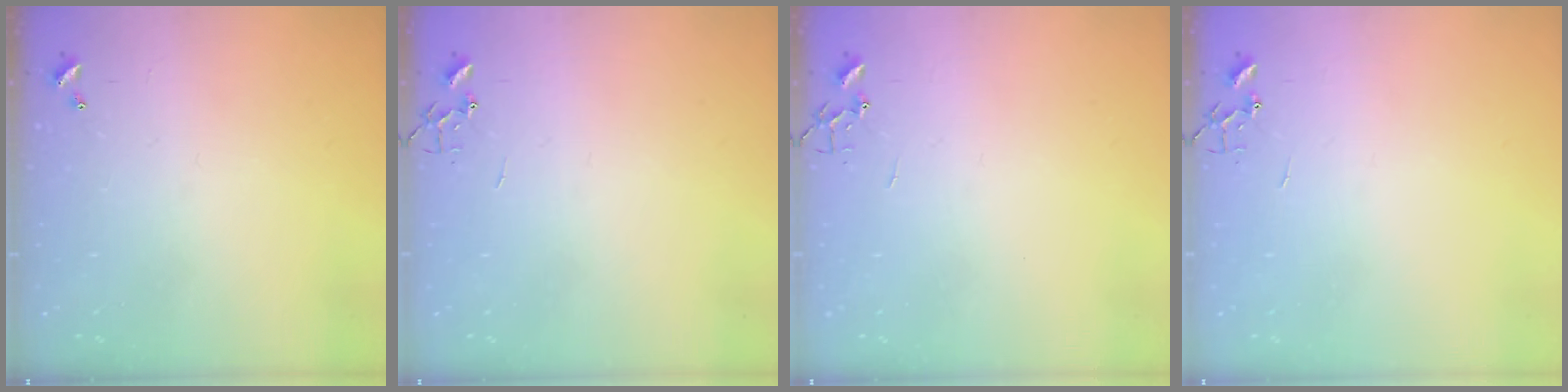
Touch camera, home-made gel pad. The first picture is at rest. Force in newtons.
{"total": 0.0}
{"total": 0.0}
{"total": 0.0}